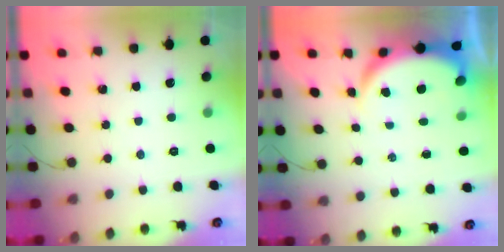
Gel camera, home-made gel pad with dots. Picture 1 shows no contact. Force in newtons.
{"total": 5.4, "press": 5.4, "slide": 0.4}